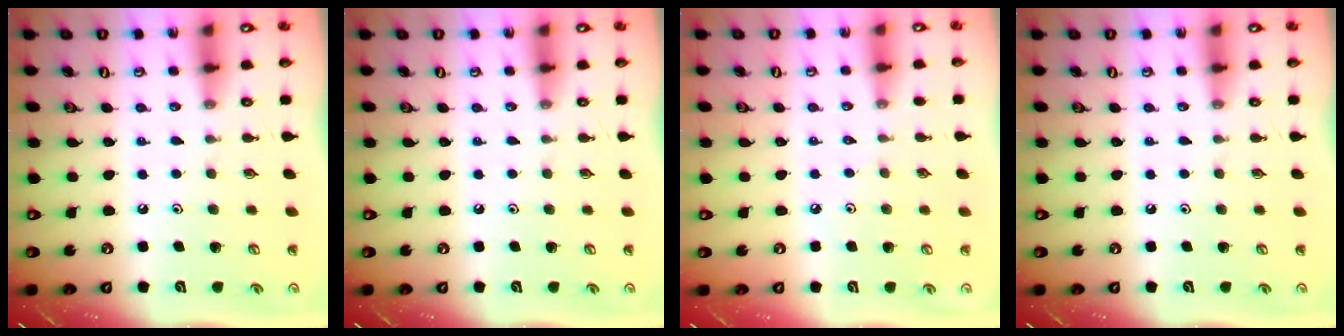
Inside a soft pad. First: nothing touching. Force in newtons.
{"total": 0.0}
{"total": 2.9, "press": 2.8, "slide": 0.5}
{"total": 0.0}